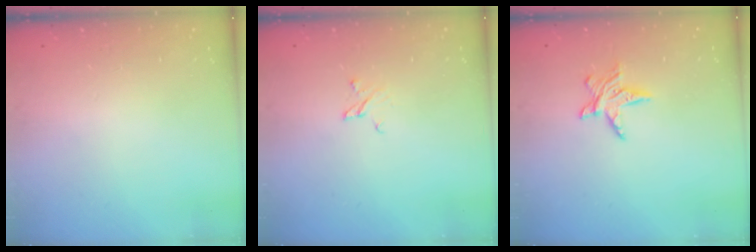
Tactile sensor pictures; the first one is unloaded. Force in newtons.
{"total": 2.4, "press": 2.4, "slide": 0.2}
{"total": 6.4, "press": 6.4, "slide": 0.4}